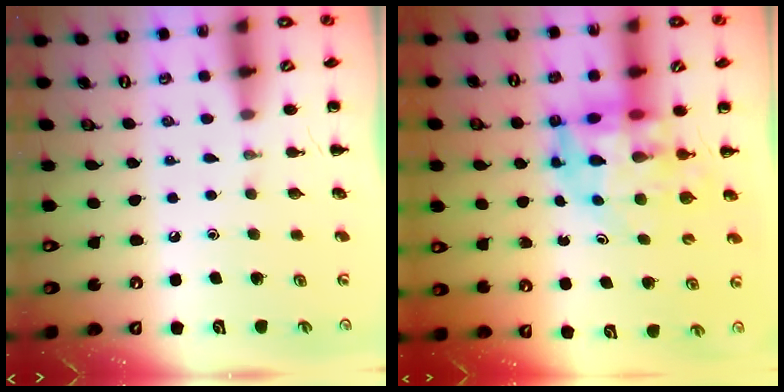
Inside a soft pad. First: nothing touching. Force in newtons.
{"total": 9.1, "press": 8.6, "slide": 3.1}